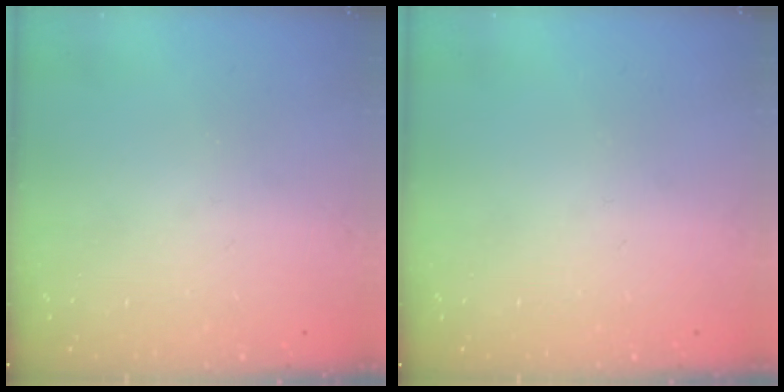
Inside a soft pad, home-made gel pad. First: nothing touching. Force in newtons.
{"total": 0.0}